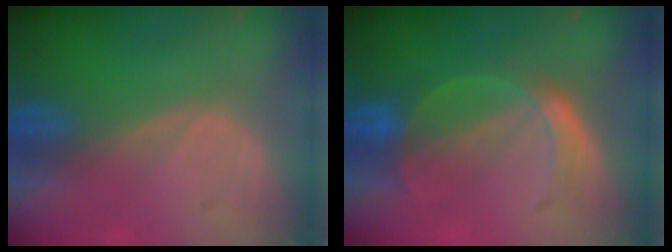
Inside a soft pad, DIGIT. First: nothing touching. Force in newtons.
{"total": 4.9, "press": 4.9, "slide": 0.3}